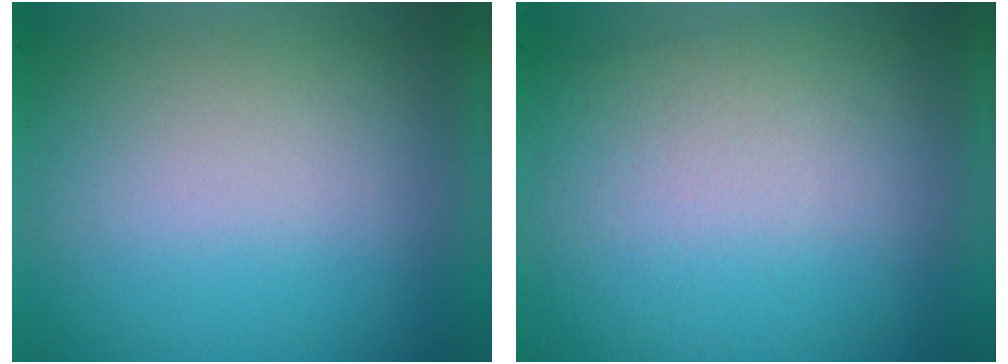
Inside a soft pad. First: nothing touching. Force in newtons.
{"total": 2.6}